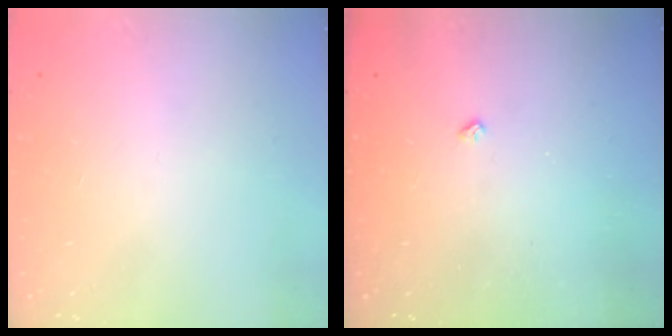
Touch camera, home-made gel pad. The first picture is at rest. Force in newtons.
{"total": 2.2, "press": 2.1, "slide": 0.4}